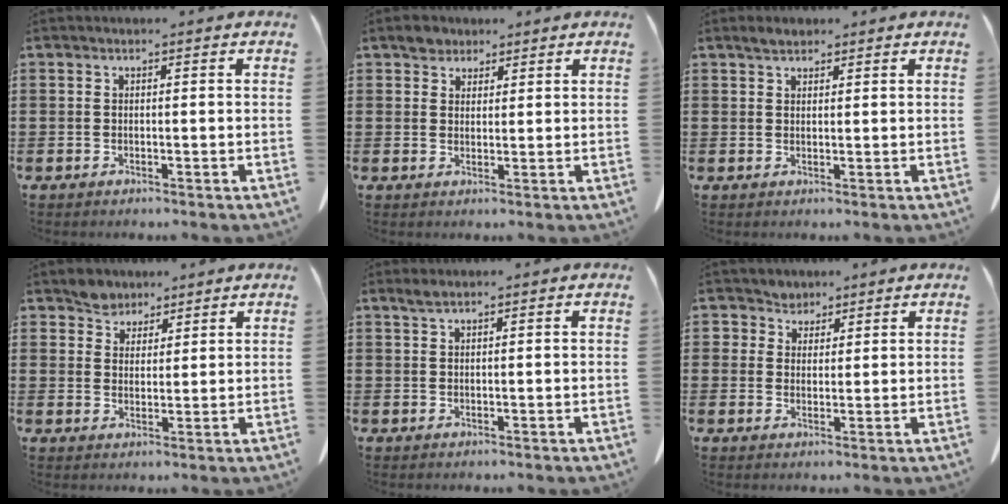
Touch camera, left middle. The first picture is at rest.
{"total": 2.8, "force": [2.3, 1.6, 0.4], "torque": [-0.009, 0.006, 0.042]}
{"total": 1.9, "force": [1.6, 0.8, 0.7], "torque": [-0.009, 0.000, 0.030]}
{"total": 3.8, "force": [3.3, 1.9, 0.1], "torque": [-0.015, 0.003, 0.065]}
{"total": 1.3, "force": [1.0, 0.2, 0.8], "torque": [-0.019, 0.000, 0.018]}
{"total": 3.2, "force": [2.4, 2.0, 0.0], "torque": [-0.014, 0.006, 0.046]}